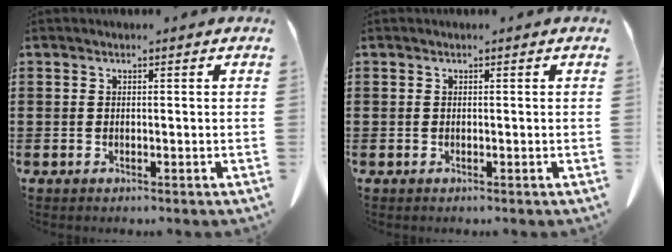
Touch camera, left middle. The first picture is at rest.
{"total": 0.0}